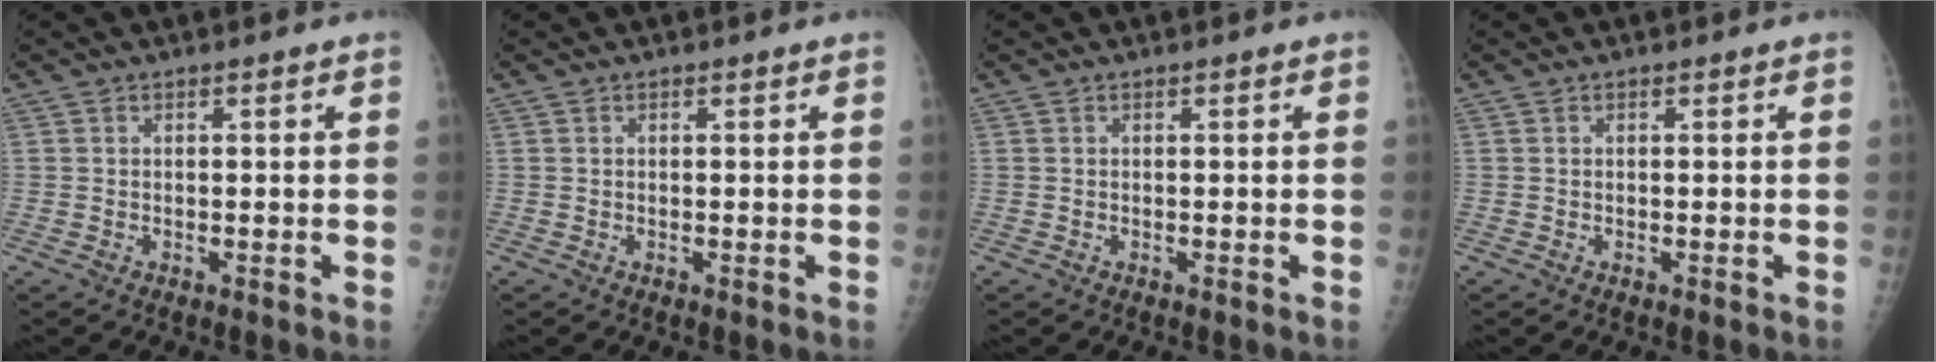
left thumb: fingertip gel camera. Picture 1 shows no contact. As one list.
[{"total": 0.0}, {"total": 0.0}, {"total": 0.0}]